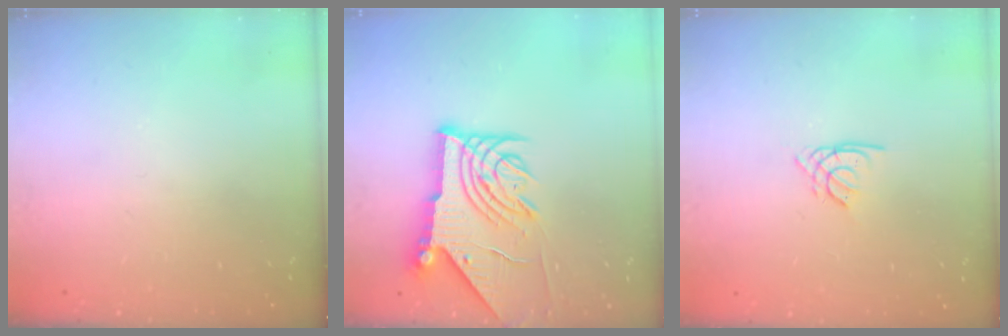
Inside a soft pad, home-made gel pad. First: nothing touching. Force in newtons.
{"total": 12.2, "press": 12.1, "slide": 1.3}
{"total": 1.4, "press": 1.4, "slide": 0.3}